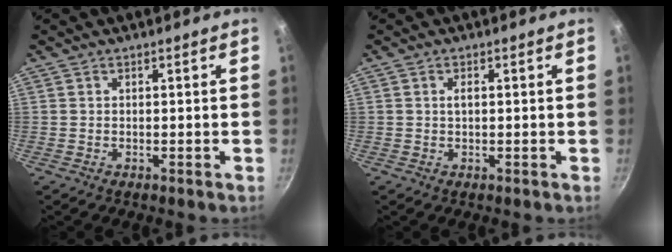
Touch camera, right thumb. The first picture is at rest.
{"total": 1.2, "force": [0.2, 0.7, 1.0], "torque": [-0.017, 0.003, 0.003]}